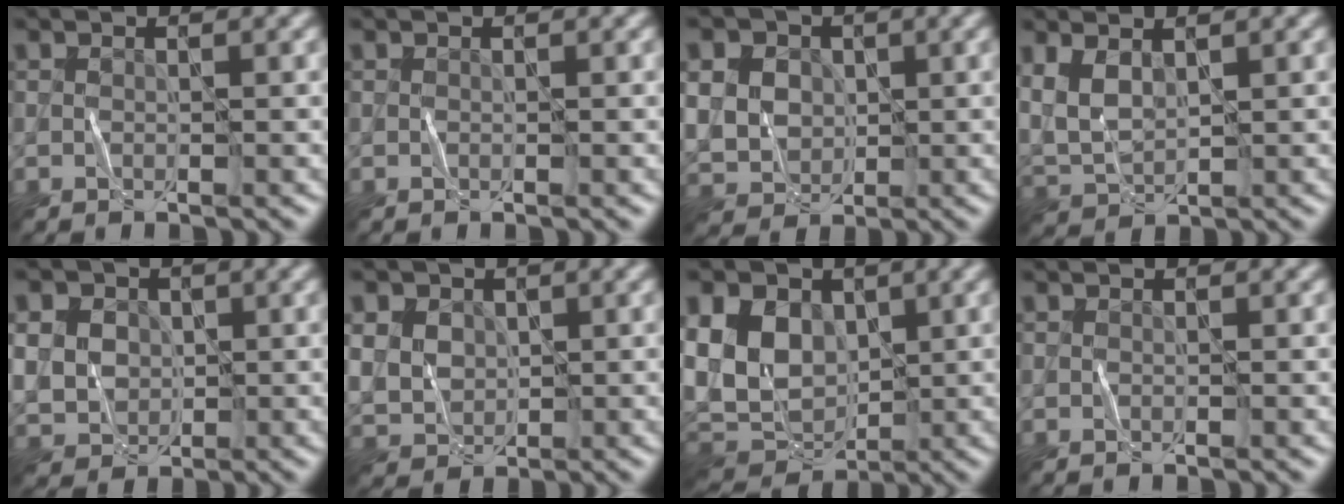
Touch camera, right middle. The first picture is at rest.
{"total": 0.0}
{"total": 11.3, "force": [2.8, 9.6, 5.2], "torque": [-0.110, 0.025, 0.032]}
{"total": 3.7, "force": [1.3, 2.1, 2.7], "torque": [-0.071, 0.003, 0.029]}
{"total": 10.0, "force": [2.5, 8.6, 4.4], "torque": [-0.096, 0.025, 0.026]}
{"total": 7.3, "force": [1.9, 6.2, 3.4], "torque": [-0.073, 0.025, 0.023]}
{"total": 9.3, "force": [1.0, 7.3, 5.8], "torque": [-0.126, 0.000, 0.015]}
{"total": 0.0}